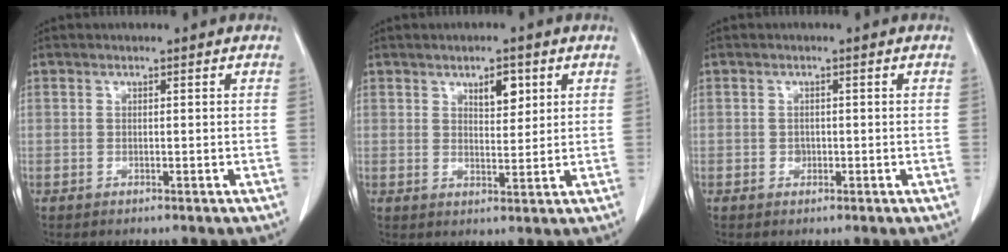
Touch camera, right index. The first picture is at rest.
{"total": 4.1, "force": [2.1, 1.7, 3.1], "torque": [-0.048, -0.002, 0.035]}
{"total": 0.9, "force": [-0.2, 0.8, 0.4], "torque": [-0.002, 0.003, 0.001]}